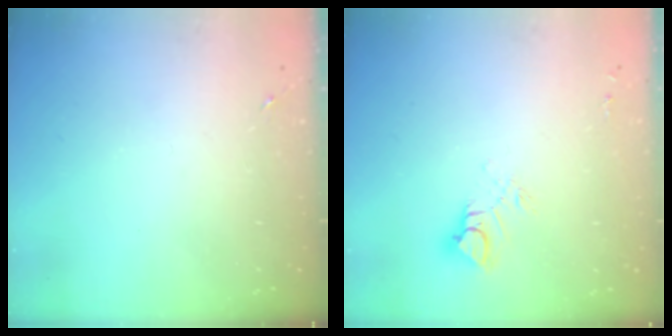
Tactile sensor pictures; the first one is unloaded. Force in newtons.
{"total": 7.4, "press": 7.4, "slide": 0.8}